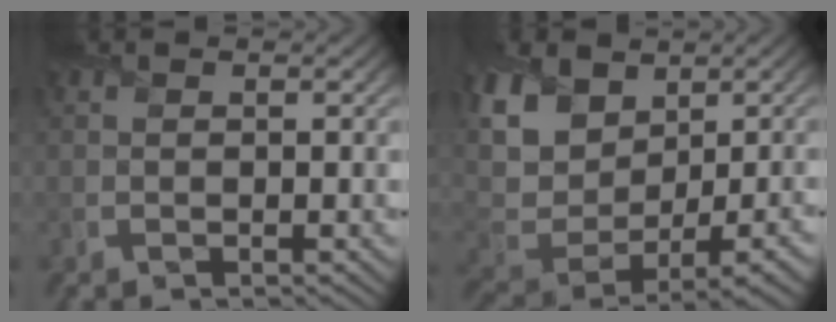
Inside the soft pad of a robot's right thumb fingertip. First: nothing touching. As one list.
[{"total": 12.5, "force": [5.0, 7.9, 8.3], "torque": [-0.198, 0.006, 0.102]}]